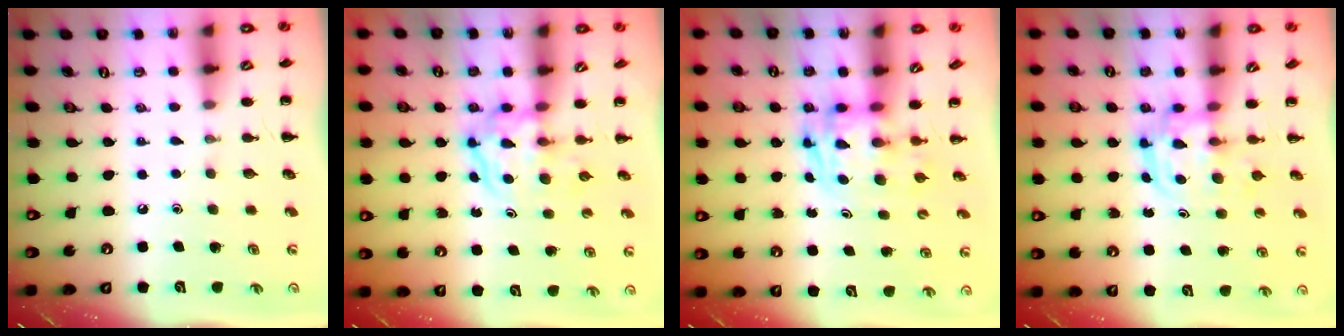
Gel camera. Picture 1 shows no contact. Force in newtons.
{"total": 3.9, "press": 3.9, "slide": 0.4}
{"total": 2.7, "press": 2.6, "slide": 0.5}
{"total": 2.9, "press": 2.9, "slide": 0.3}